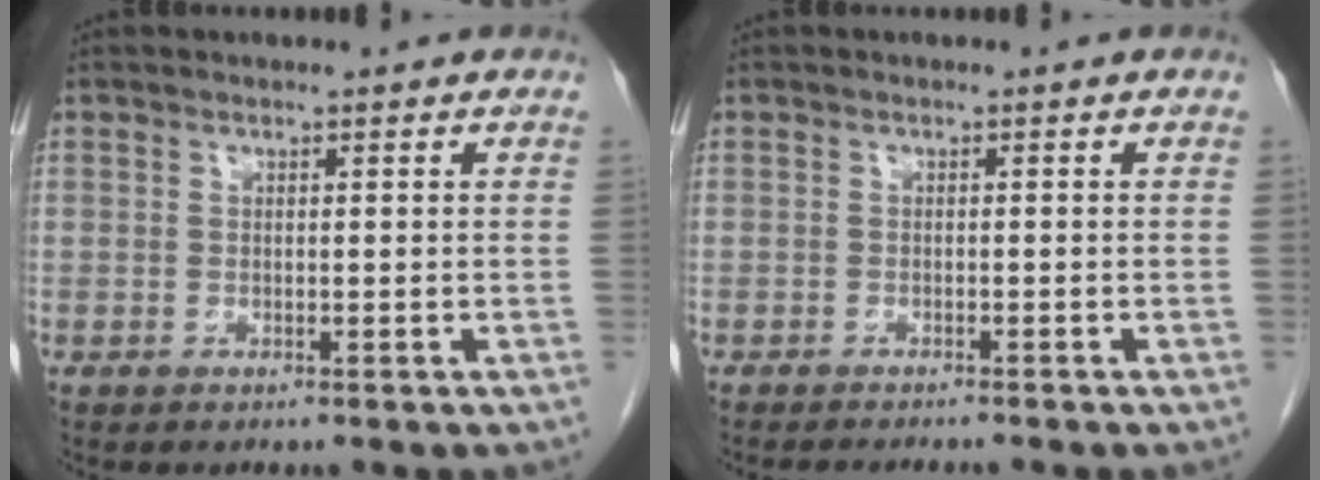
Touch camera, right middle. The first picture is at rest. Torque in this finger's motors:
{"motor_torque": [0.13, 0.02, 0.00, 0.02]}